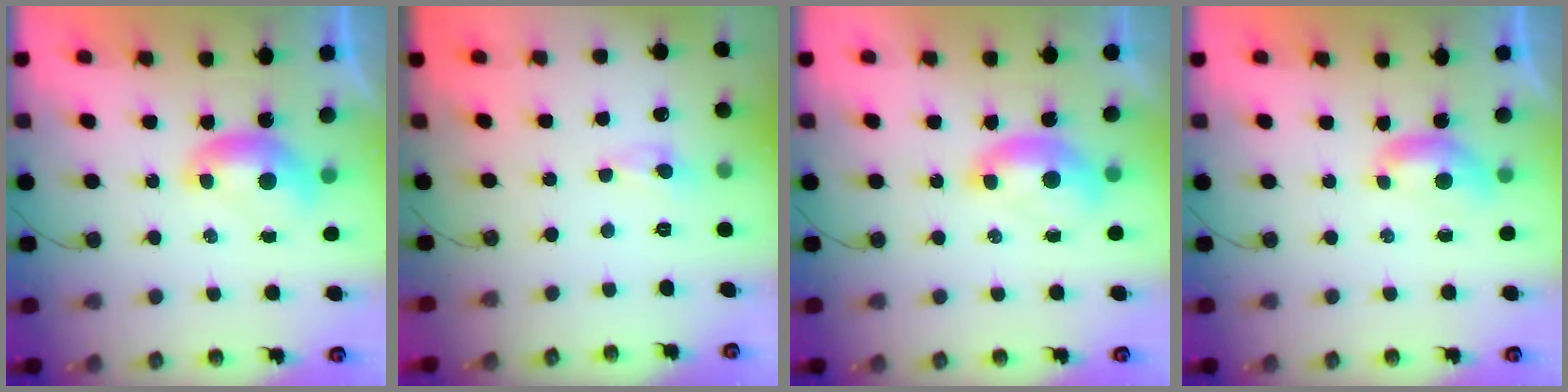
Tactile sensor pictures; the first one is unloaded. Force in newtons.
{"total": 0.0}
{"total": 1.8, "press": 1.6, "slide": 0.7}
{"total": 1.7, "press": 1.6, "slide": 0.4}